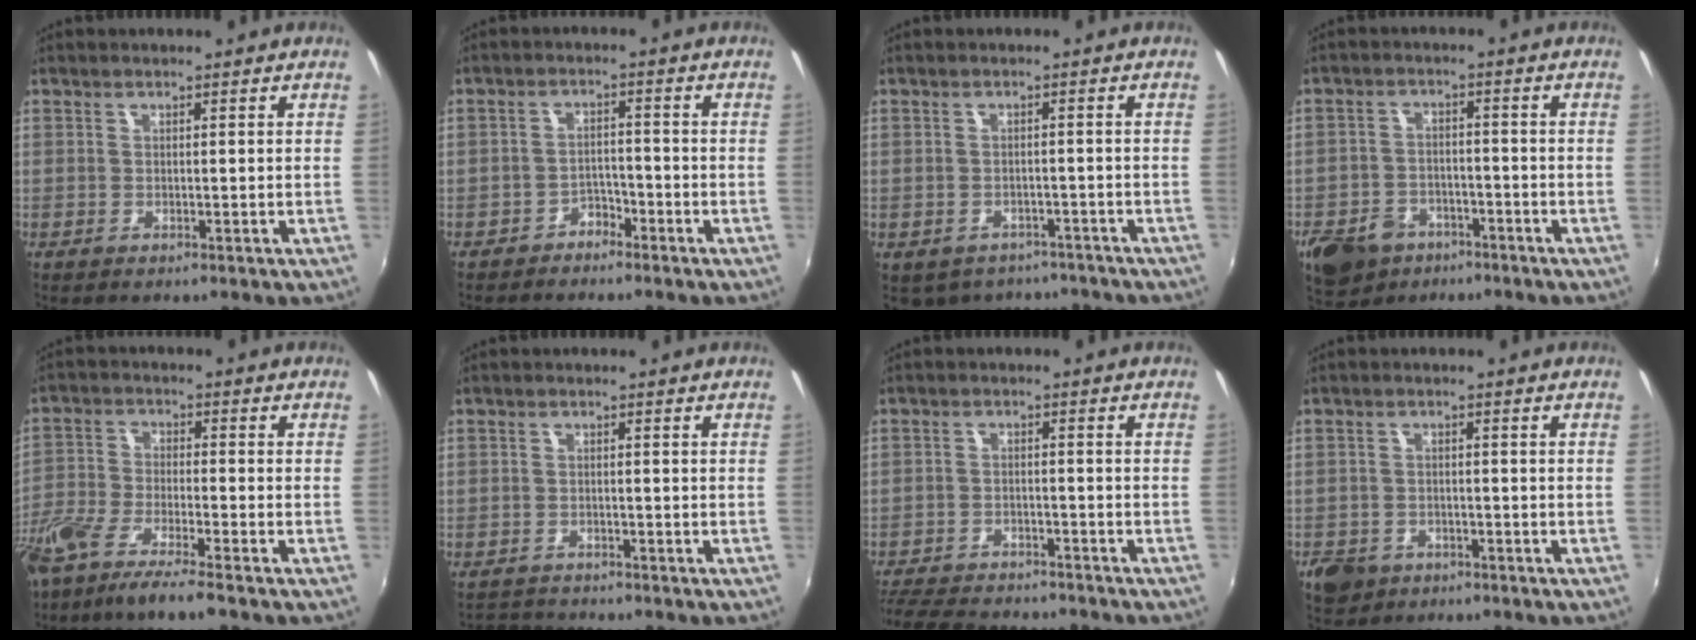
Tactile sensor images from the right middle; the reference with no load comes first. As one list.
[{"total": 2.9, "force": [-2.5, 1.6, 0.2], "torque": [-0.005, 0.010, -0.040]}, {"total": 9.3, "force": [-6.9, 5.3, 3.2], "torque": [-0.075, -0.011, -0.083]}, {"total": 11.3, "force": [-6.9, 7.5, 4.8], "torque": [-0.129, 0.004, -0.109]}, {"total": 11.2, "force": [-8.5, 1.2, 7.2], "torque": [-0.160, -0.035, -0.161]}, {"total": 2.7, "force": [-2.5, 0.8, -0.4], "torque": [-0.004, 0.009, -0.048]}, {"total": 12.0, "force": [-10.6, 3.9, 4.1], "torque": [-0.114, 0.005, -0.165]}, {"total": 5.4, "force": [-3.1, 4.0, 1.8], "torque": [-0.053, -0.002, -0.048]}]